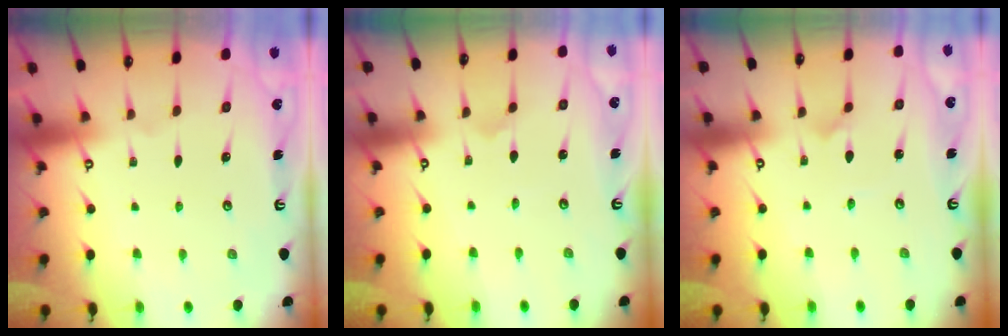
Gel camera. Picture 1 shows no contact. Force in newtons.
{"total": 0.0}
{"total": 1.3, "press": 1.3, "slide": 0.1}